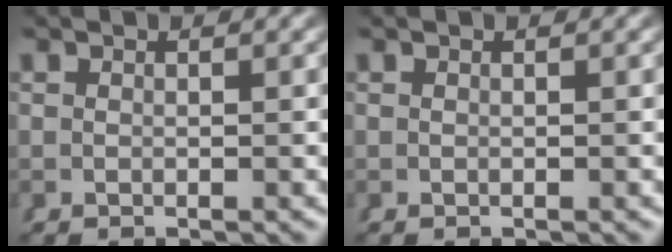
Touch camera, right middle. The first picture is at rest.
{"total": 1.4, "force": [-0.2, -1.3, -0.4], "torque": [0.017, -0.009, 0.006]}